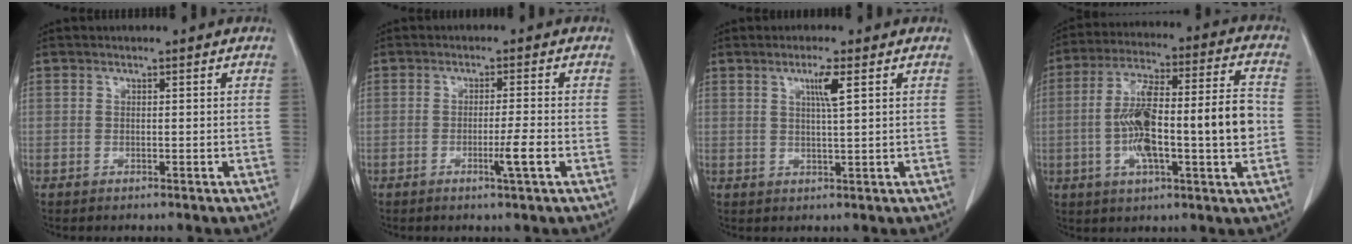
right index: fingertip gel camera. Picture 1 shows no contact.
{"total": 3.7, "force": [-1.4, -0.6, 3.4], "torque": [-0.056, -0.007, -0.023]}
{"total": 3.4, "force": [1.4, -0.3, 3.1], "torque": [-0.058, -0.003, 0.025]}
{"total": 17.9, "force": [-1.9, 2.7, 17.6], "torque": [-0.307, 0.023, -0.032]}